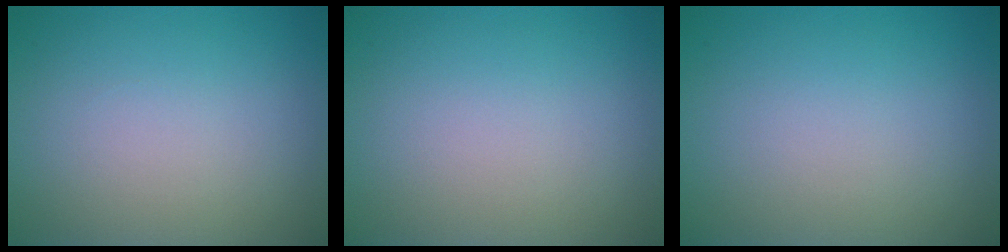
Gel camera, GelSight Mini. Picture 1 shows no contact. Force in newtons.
{"total": 0.0}
{"total": 0.0}